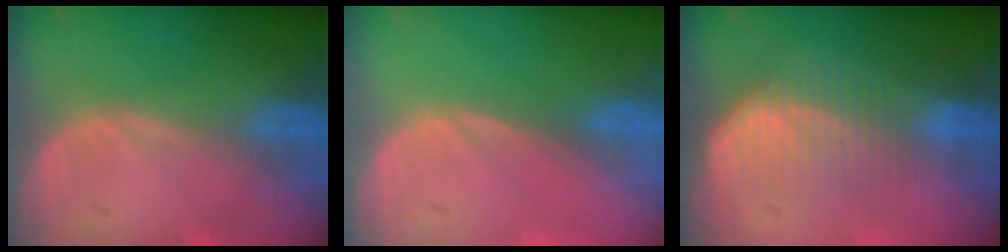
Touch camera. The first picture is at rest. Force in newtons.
{"total": 0.0}
{"total": 7.4, "press": 6.4, "slide": 3.8}